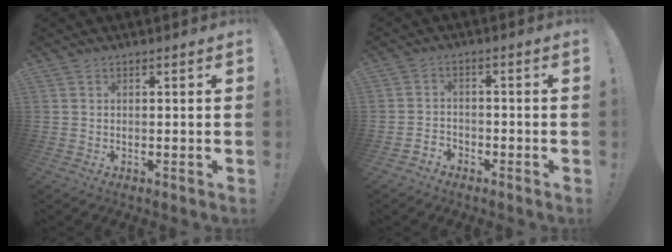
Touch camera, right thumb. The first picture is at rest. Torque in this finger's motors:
{"motor_torque": [0.26, -0.51, -0.11, 0.05, 0.00]}